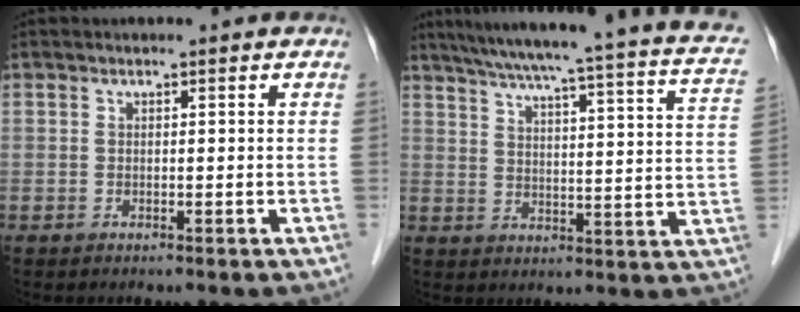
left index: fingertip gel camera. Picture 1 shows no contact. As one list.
[{"total": 25.3, "force": [20.4, 1.5, 14.8], "torque": [-0.220, -0.017, 0.243]}]